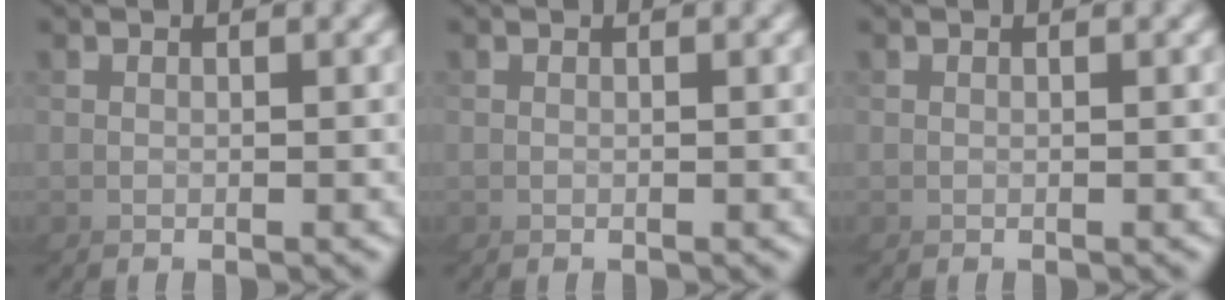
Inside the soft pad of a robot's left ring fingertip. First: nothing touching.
{"total": 0.0}
{"total": 0.0}